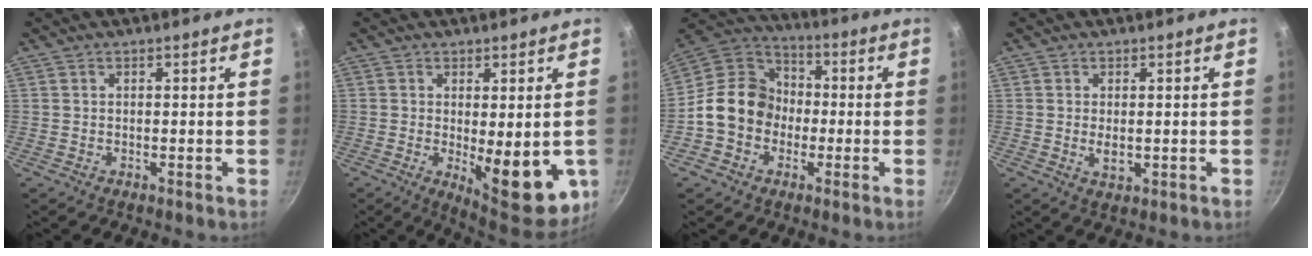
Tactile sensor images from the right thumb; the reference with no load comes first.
{"total": 13.9, "force": [-2.4, 5.4, 12.6], "torque": [-0.139, -0.016, -0.016]}
{"total": 14.1, "force": [-2.4, 11.9, 7.1], "torque": [-0.083, 0.045, -0.062]}
{"total": 2.7, "force": [-0.1, 1.5, 2.2], "torque": [-0.040, -0.005, 0.002]}